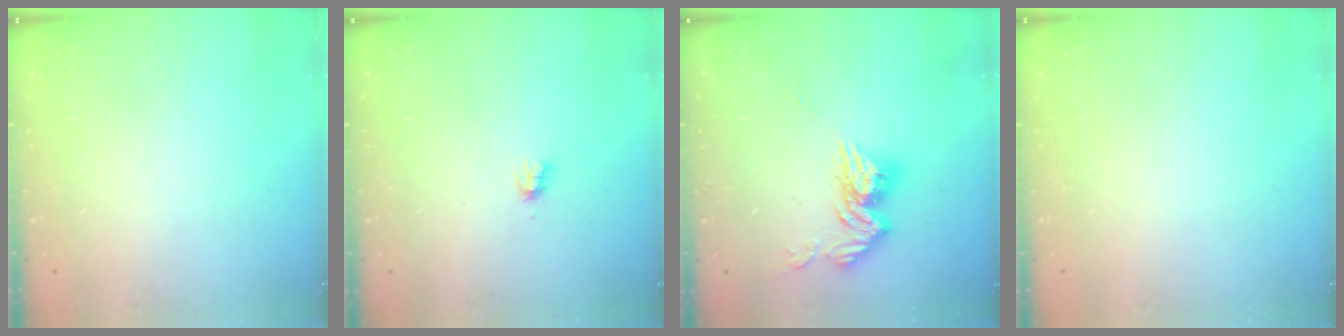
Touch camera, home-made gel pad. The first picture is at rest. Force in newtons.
{"total": 2.7, "press": 2.7, "slide": 0.2}
{"total": 12.8, "press": 12.8, "slide": 1.1}
{"total": 0.0}